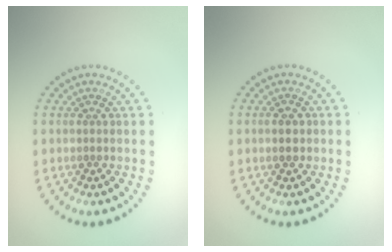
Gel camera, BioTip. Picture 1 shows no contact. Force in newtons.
{"total": 1.9, "press": 1.9, "slide": 0.2}